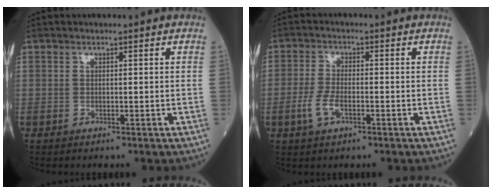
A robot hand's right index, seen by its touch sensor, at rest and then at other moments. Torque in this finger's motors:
{"motor_torque": [0.63, 0.01, 0.32, 0.09]}